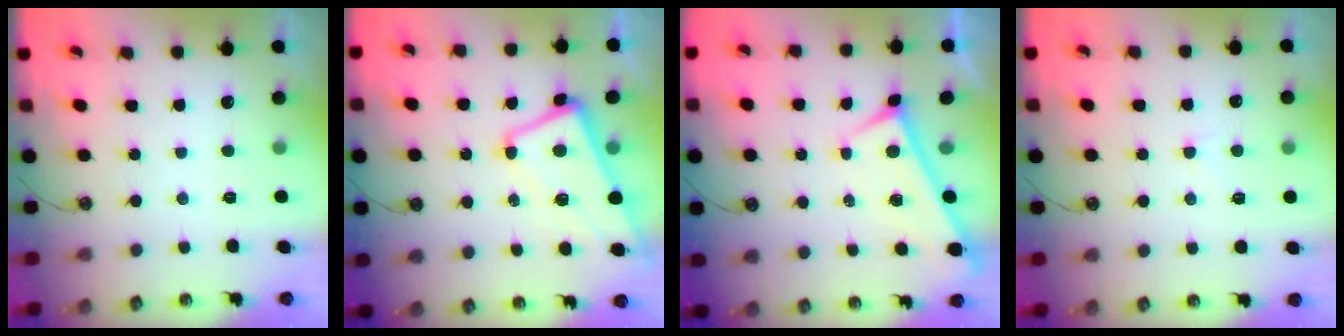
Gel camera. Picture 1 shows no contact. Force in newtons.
{"total": 1.5, "press": 1.2, "slide": 0.8}
{"total": 0.0}
{"total": 0.9, "press": 0.4, "slide": 0.8}